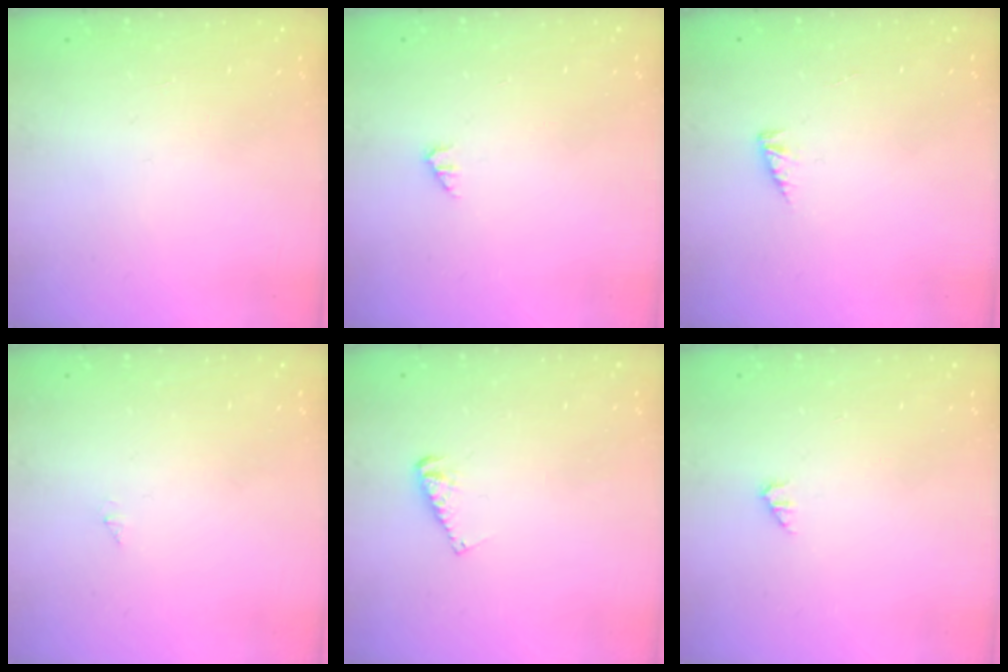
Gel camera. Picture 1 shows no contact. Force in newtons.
{"total": 0.9, "press": 0.8, "slide": 0.2}
{"total": 3.2, "press": 3.2, "slide": 0.4}
{"total": 0.0}
{"total": 4.4, "press": 4.4, "slide": 0.4}
{"total": 0.9, "press": 0.8, "slide": 0.2}